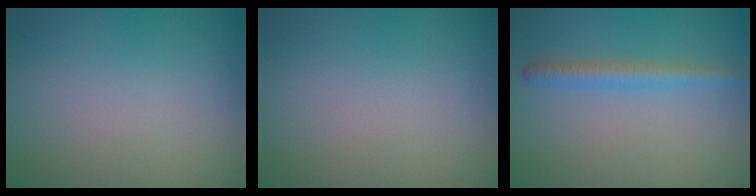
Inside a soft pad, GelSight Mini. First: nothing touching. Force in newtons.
{"total": 0.0}
{"total": 2.3, "press": 2.3, "slide": 0.1}